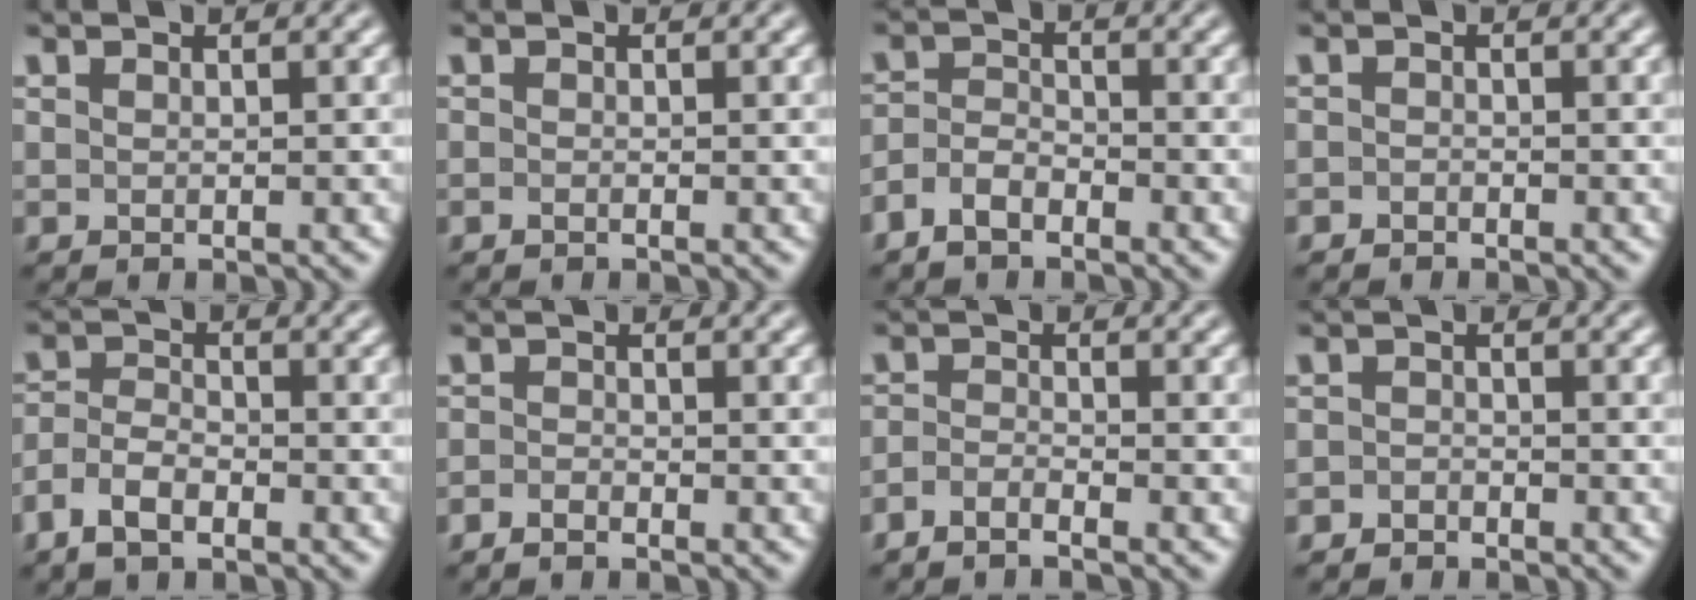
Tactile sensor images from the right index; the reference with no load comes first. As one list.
[{"total": 0.7, "force": [-0.6, -0.3, 0.1], "torque": [0.000, -0.003, -0.010]}, {"total": 3.5, "force": [-2.5, 2.0, 1.3], "torque": [-0.023, -0.012, -0.041]}, {"total": 1.2, "force": [-1.1, -0.2, -0.4], "torque": [0.008, -0.012, -0.013]}, {"total": 3.6, "force": [-2.2, 2.1, 1.8], "torque": [-0.044, -0.016, -0.033]}, {"total": 1.3, "force": [-1.3, -0.1, 0.0], "torque": [0.001, -0.010, -0.022]}, {"total": 2.2, "force": [-2.1, -0.1, 0.5], "torque": [-0.009, -0.011, -0.037]}, {"total": 1.8, "force": [-1.7, 0.3, -0.5], "torque": [0.009, -0.015, -0.024]}]